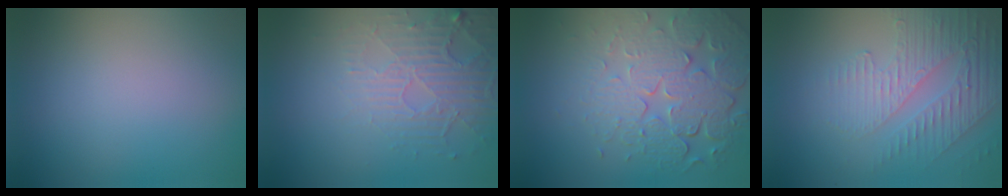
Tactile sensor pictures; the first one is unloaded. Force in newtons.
{"total": 5.4, "press": 3.4, "slide": 4.2}
{"total": 7.7, "press": 5.5, "slide": 5.4}
{"total": 5.0, "press": 3.1, "slide": 3.9}